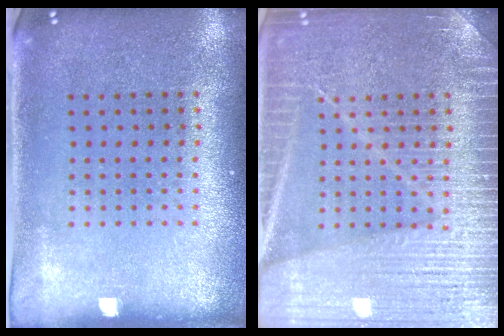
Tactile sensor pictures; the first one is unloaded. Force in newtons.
{"total": 6.8, "press": 6.7, "slide": 1.0}